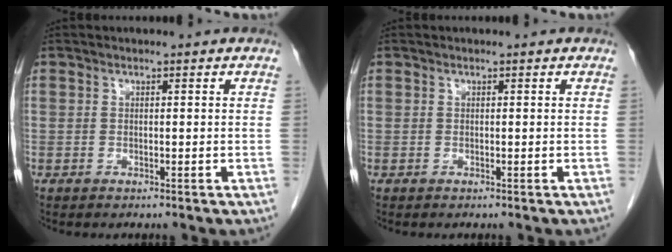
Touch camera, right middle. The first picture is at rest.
{"total": 0.0}